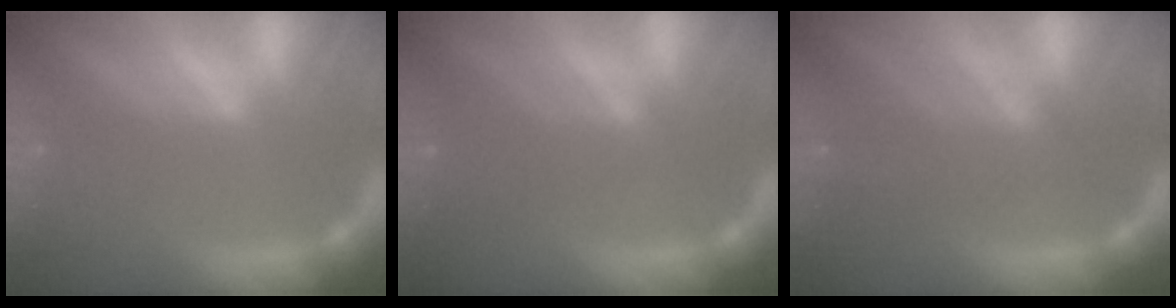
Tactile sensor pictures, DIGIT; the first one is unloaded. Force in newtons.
{"total": 3.6}
{"total": 5.0}